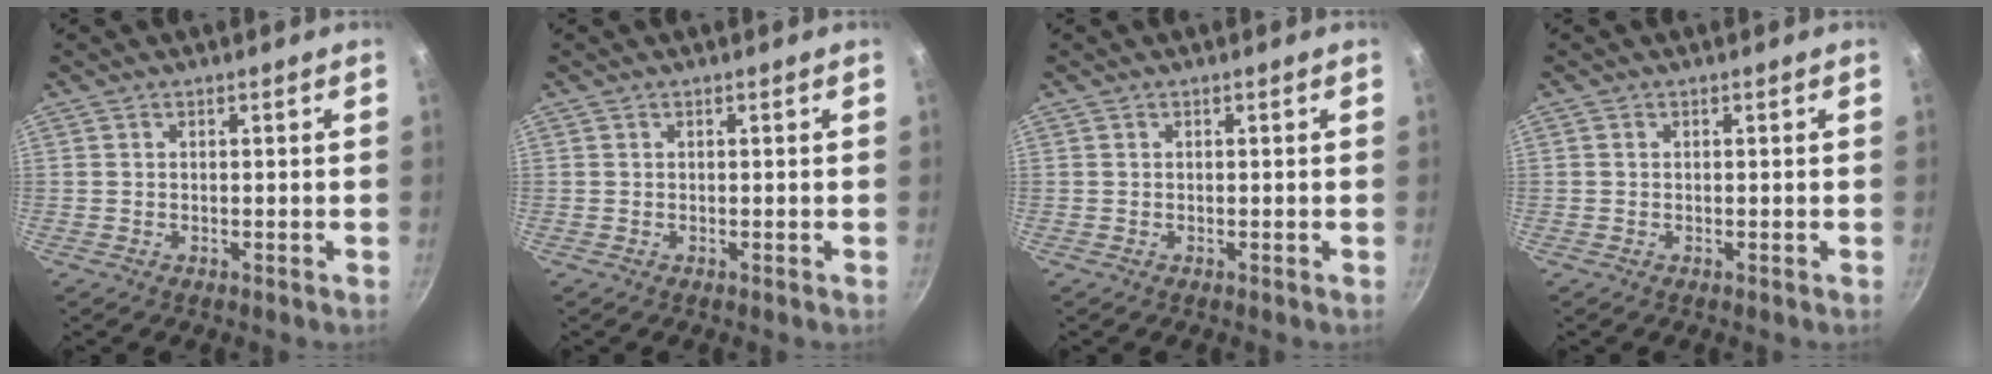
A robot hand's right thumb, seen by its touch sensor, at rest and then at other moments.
{"total": 0.0}
{"total": 0.0}
{"total": 0.0}